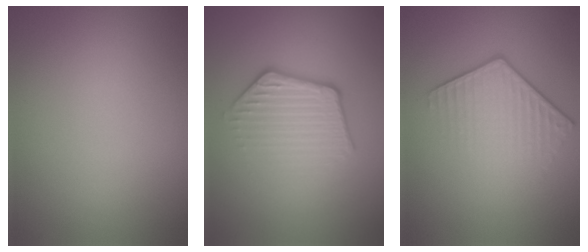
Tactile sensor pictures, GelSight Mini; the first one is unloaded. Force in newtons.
{"total": 3.8, "press": 2.9, "slide": 2.5}
{"total": 4.2, "press": 2.9, "slide": 3.0}